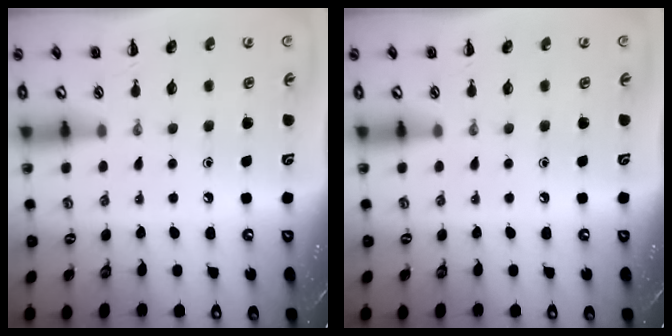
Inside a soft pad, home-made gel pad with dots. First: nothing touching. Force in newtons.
{"total": 0.0}